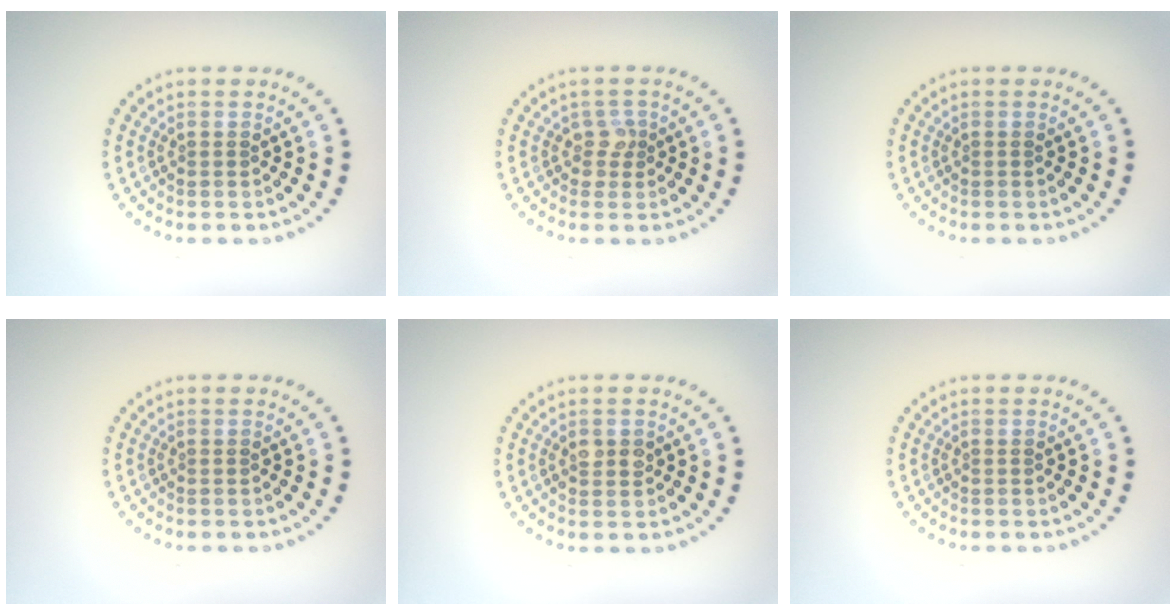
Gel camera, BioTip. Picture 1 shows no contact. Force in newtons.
{"total": 1.5, "press": 1.2, "slide": 0.9}
{"total": 0.0}
{"total": 0.0}
{"total": 1.7, "press": 1.7, "slide": 0.1}
{"total": 0.0}